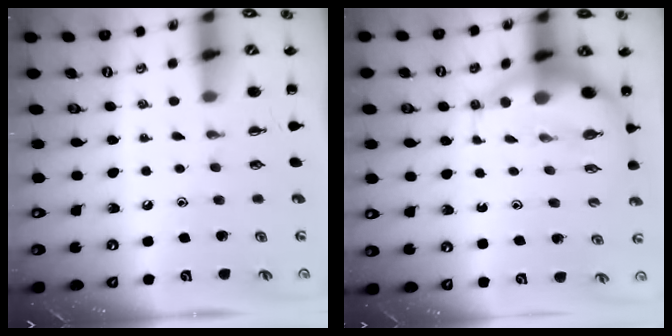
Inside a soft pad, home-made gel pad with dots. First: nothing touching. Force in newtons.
{"total": 7.3, "press": 7.1, "slide": 1.7}